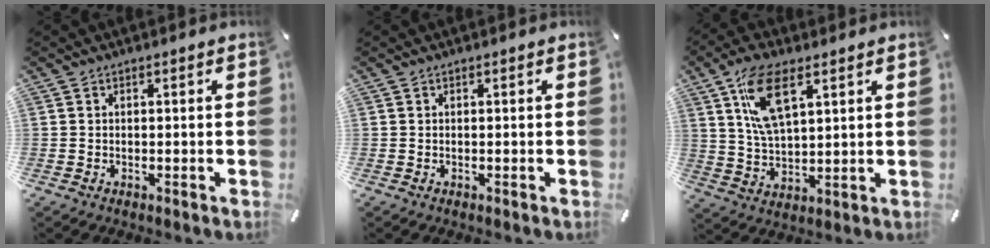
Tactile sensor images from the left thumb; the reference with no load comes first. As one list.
[{"total": 0.0}, {"total": 11.8, "force": [5.9, 5.2, 8.7], "torque": [-0.201, -0.003, 0.106]}]